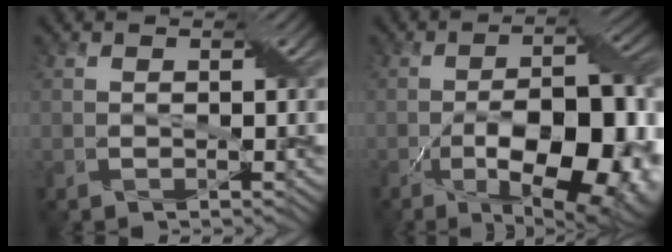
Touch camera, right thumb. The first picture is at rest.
{"total": 16.5, "force": [-5.4, 6.9, 13.9], "torque": [-0.198, -0.004, -0.080]}